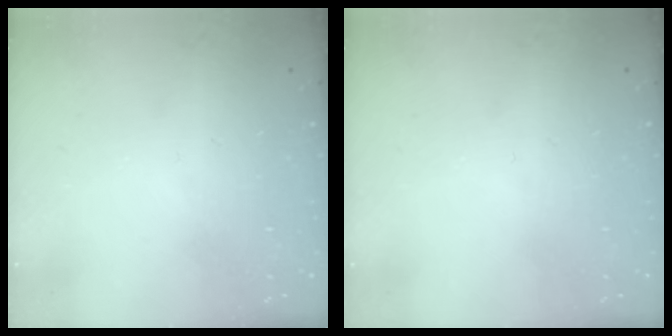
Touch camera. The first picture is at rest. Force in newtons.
{"total": 0.0}